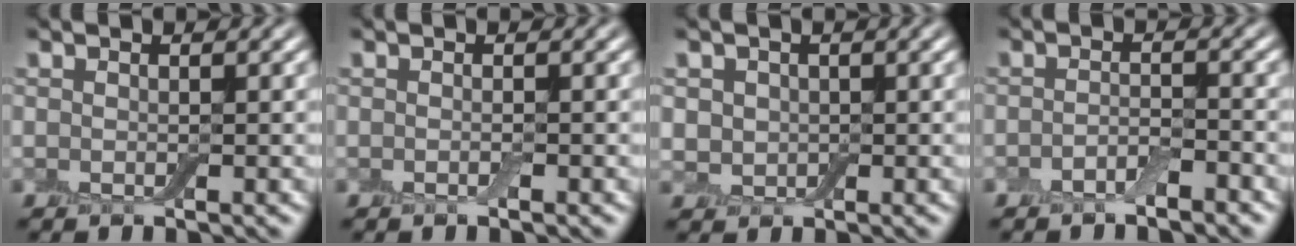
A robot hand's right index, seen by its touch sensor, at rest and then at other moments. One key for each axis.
{"total": 0.0}
{"total": 2.9, "fx": 0.7, "fy": 2.6, "fz": 1.1, "tx": -0.008, "ty": 0.013, "tz": -0.009}
{"total": 1.7, "fx": -1.2, "fy": 0.5, "fz": 1.0, "tx": -0.021, "ty": 0.004, "tz": -0.026}